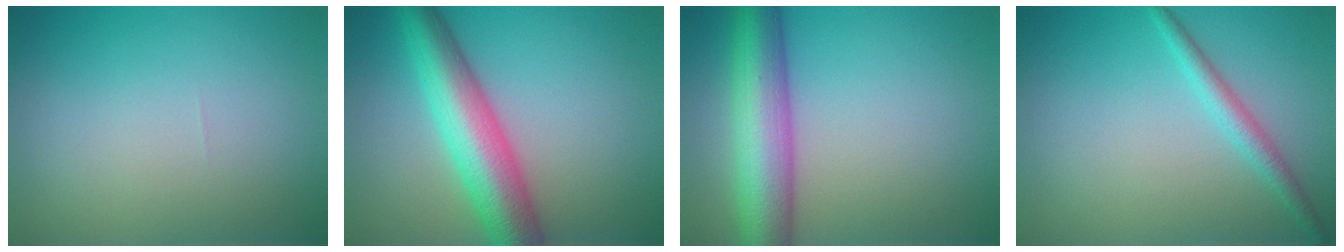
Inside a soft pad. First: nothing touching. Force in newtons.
{"total": 7.9, "press": 7.9, "slide": 0.2}
{"total": 8.2, "press": 8.2, "slide": 0.2}
{"total": 2.0, "press": 2.0, "slide": 0.1}